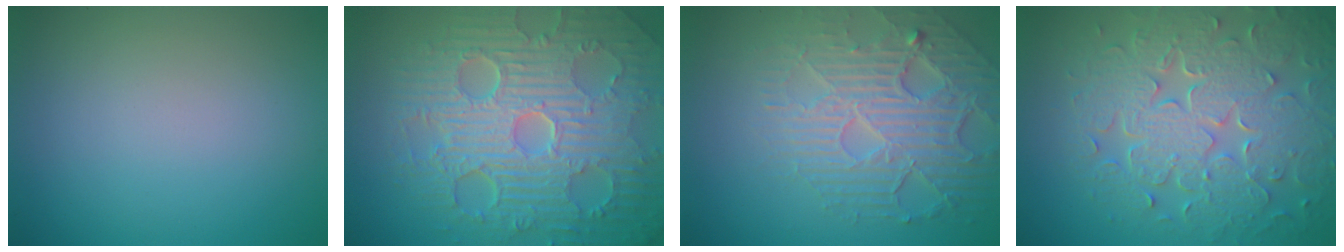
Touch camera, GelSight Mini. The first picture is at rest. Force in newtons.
{"total": 11.2, "press": 7.4, "slide": 8.5}
{"total": 6.6, "press": 4.8, "slide": 4.4}
{"total": 8.7, "press": 6.4, "slide": 6.0}